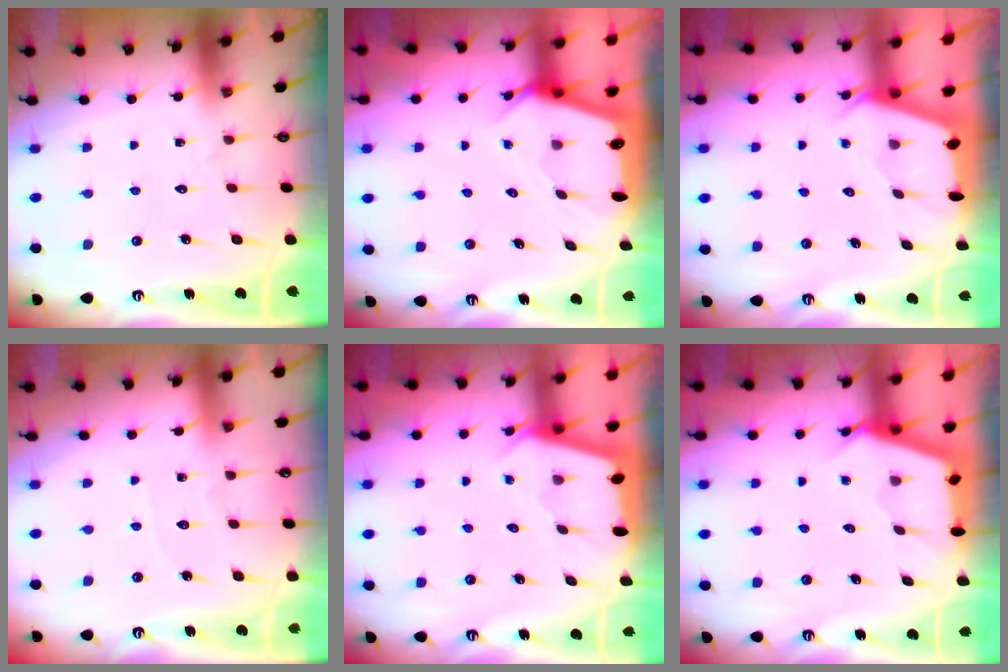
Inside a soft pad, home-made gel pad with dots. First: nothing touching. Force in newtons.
{"total": 2.9, "press": 2.9, "slide": 0.2}
{"total": 2.2, "press": 2.2, "slide": 0.4}
{"total": 2.9, "press": 2.9, "slide": 0.4}
{"total": 2.2, "press": 2.2, "slide": 0.3}
{"total": 2.6, "press": 2.6, "slide": 0.3}